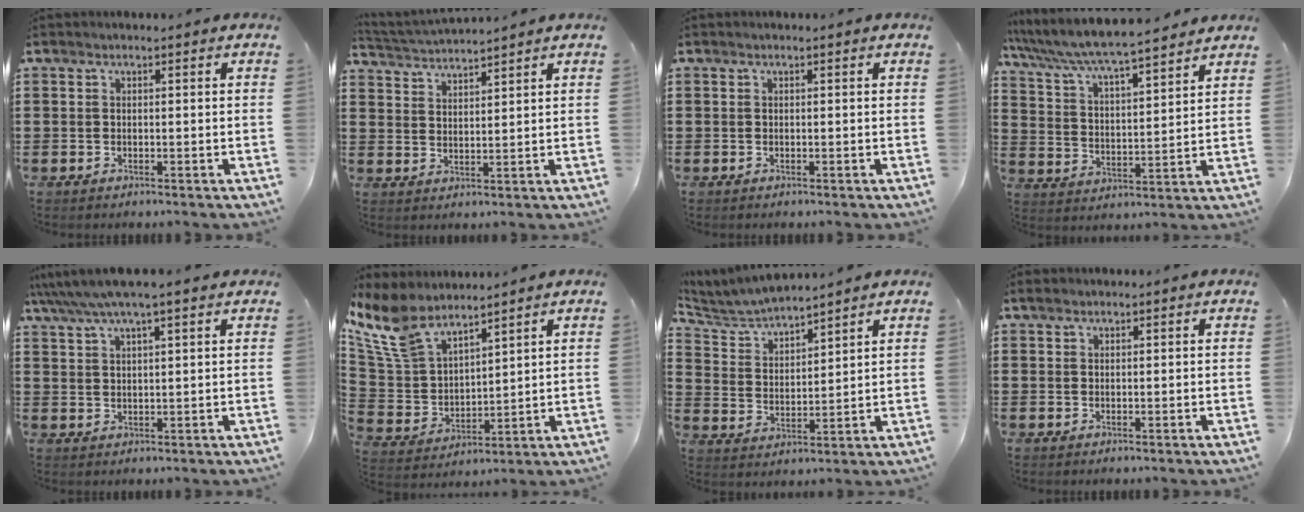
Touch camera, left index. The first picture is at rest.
{"total": 2.8, "force": [2.8, -0.4, 0.0], "torque": [-0.011, -0.015, 0.049]}
{"total": 0.0}
{"total": 5.4, "force": [5.0, -0.1, 2.0], "torque": [-0.063, -0.036, 0.079]}
{"total": 4.7, "force": [3.6, 0.2, 3.0], "torque": [-0.068, -0.007, 0.063]}
{"total": 10.4, "force": [8.4, 3.7, 4.8], "torque": [-0.132, -0.036, 0.157]}
{"total": 5.1, "force": [4.9, 0.6, 1.1], "torque": [-0.048, -0.027, 0.083]}
{"total": 0.9, "force": [0.7, 0.4, 0.4], "torque": [-0.010, 0.003, 0.014]}